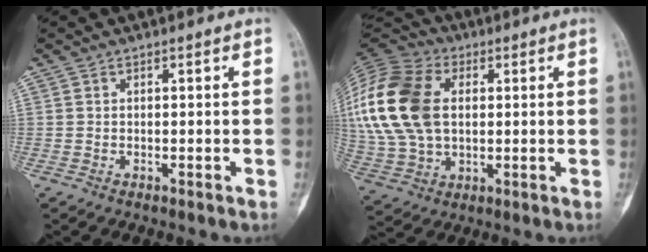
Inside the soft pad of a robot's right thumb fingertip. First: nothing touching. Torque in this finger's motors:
{"motor_torque": [-0.52, 1.68, 1.62, 0.44, 0.23]}